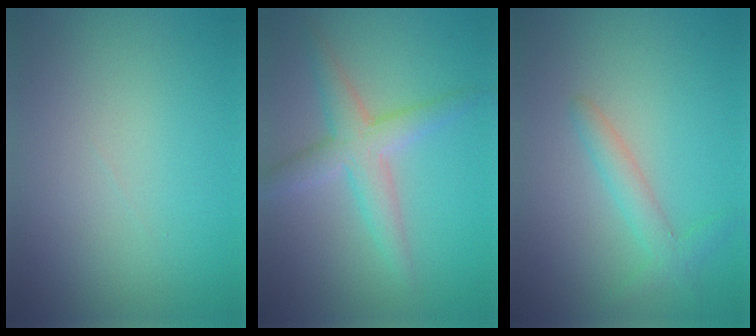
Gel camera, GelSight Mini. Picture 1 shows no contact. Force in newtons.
{"total": 4.1, "press": 4.1, "slide": 0.1}
{"total": 2.2, "press": 2.2, "slide": 0.1}